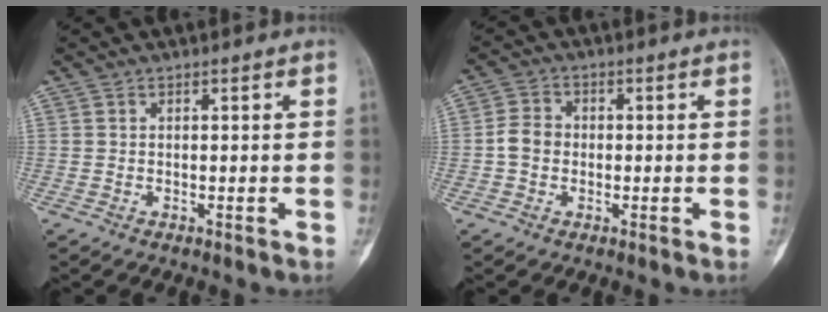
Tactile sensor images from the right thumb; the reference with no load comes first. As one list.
[{"total": 4.2, "force": [-0.6, 3.5, 2.2], "torque": [-0.033, 0.012, -0.017]}]